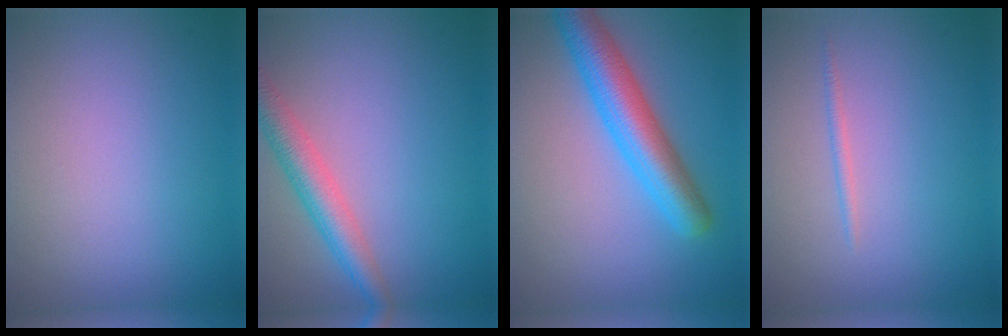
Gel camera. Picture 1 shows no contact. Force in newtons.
{"total": 3.8, "press": 3.8, "slide": 0.1}
{"total": 5.7, "press": 5.7, "slide": 0.2}
{"total": 0.7, "press": 0.7, "slide": 0.1}